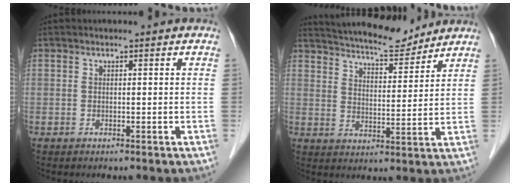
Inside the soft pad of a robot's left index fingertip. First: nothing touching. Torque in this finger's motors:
{"motor_torque": [0.66, -0.78, 0.27, 0.05]}